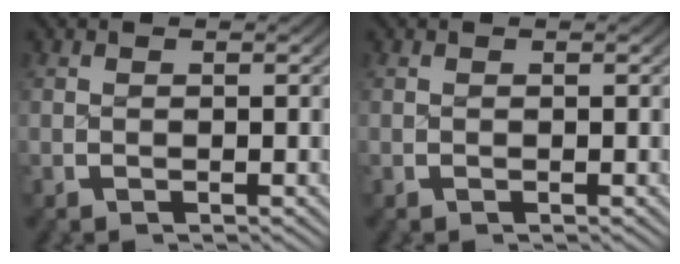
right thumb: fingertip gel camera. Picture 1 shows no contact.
{"total": 0.0}